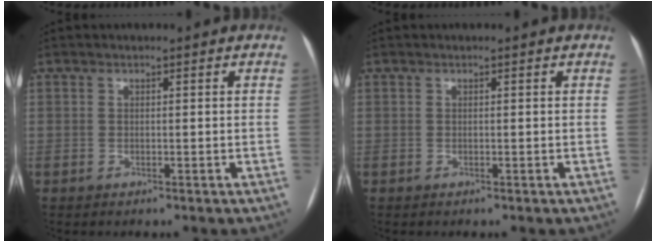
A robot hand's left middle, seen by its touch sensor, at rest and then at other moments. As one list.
[{"total": 0.0}]